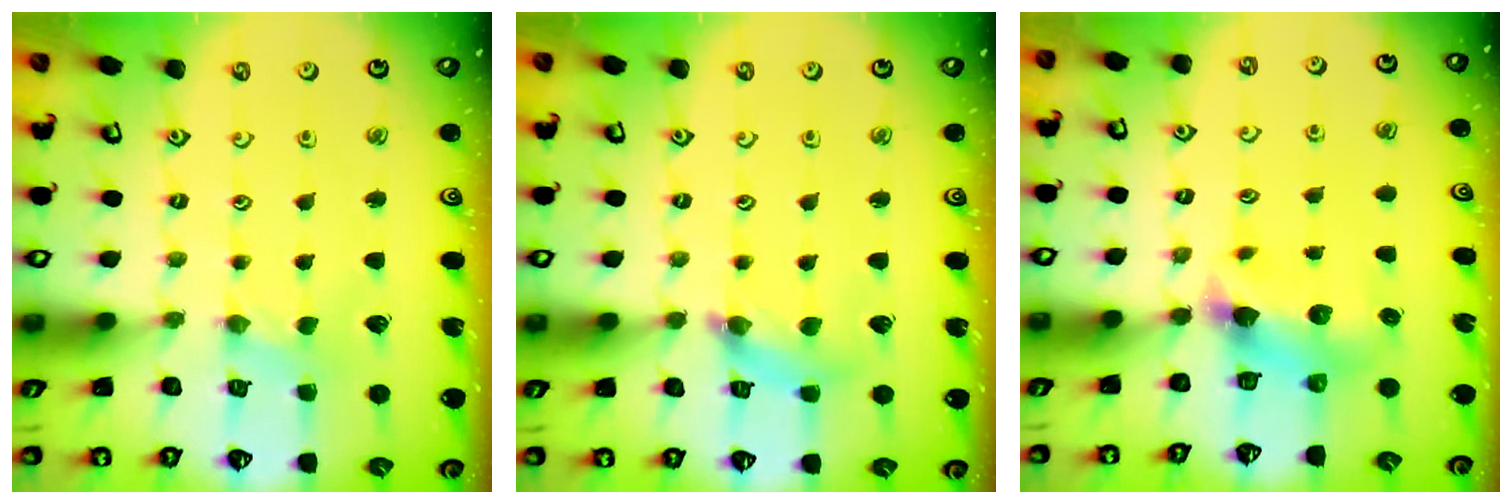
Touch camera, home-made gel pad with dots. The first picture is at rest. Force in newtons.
{"total": 4.6, "press": 4.6, "slide": 0.3}
{"total": 6.0, "press": 6.0, "slide": 0.5}